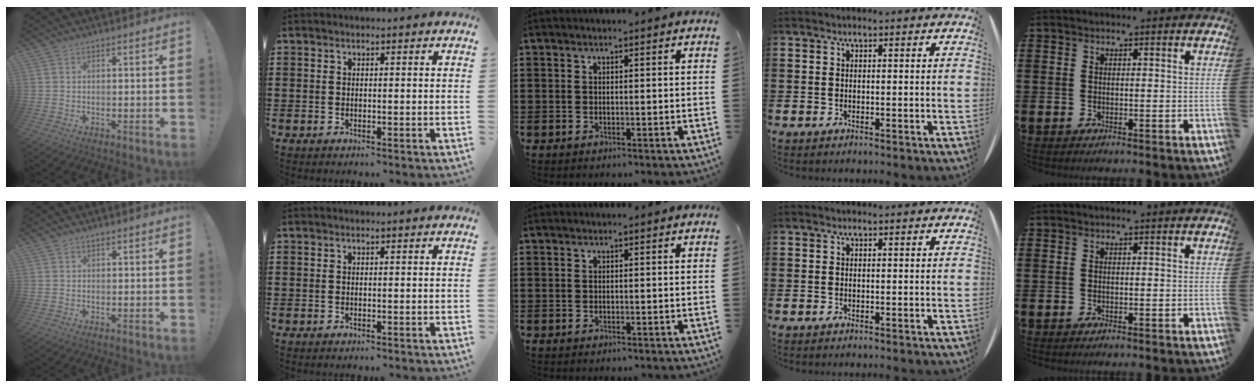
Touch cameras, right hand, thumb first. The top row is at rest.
{}